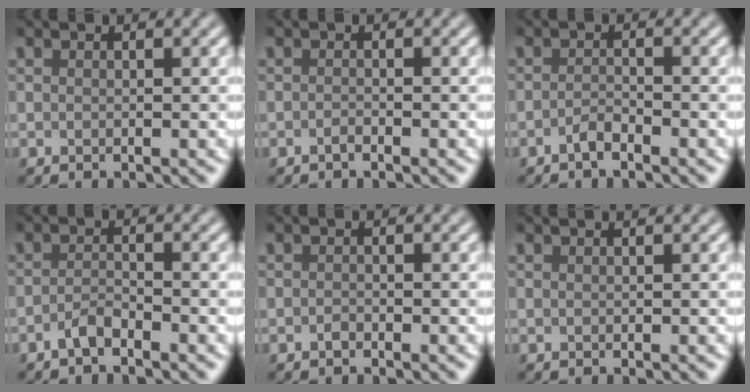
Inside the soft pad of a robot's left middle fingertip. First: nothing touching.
{"total": 0.6, "force": [-0.5, 0.1, 0.4], "torque": [-0.007, 0.002, -0.010]}
{"total": 1.2, "force": [-0.9, 0.2, 0.7], "torque": [-0.015, 0.004, -0.021]}
{"total": 1.5, "force": [-1.2, 0.4, 0.9], "torque": [-0.020, 0.005, -0.027]}
{"total": 0.5, "force": [-0.4, 0.2, 0.2], "torque": [-0.004, 0.000, -0.008]}
{"total": 0.6, "force": [0.4, 0.2, 0.4], "torque": [-0.001, 0.004, 0.003]}